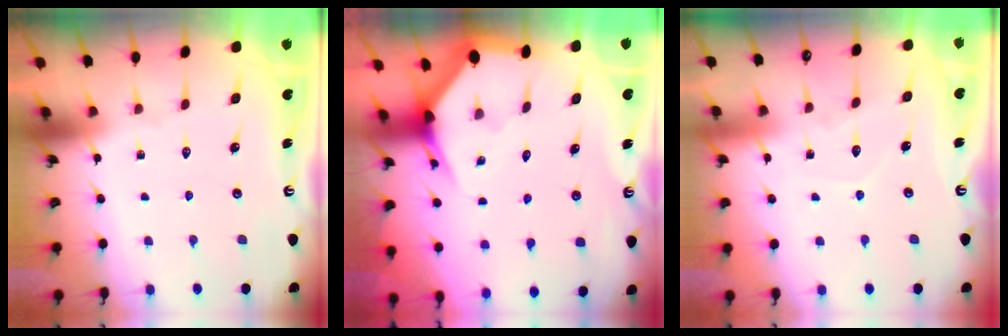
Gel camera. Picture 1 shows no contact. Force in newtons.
{"total": 2.9, "press": 2.9, "slide": 0.2}
{"total": 4.6, "press": 4.5, "slide": 0.5}